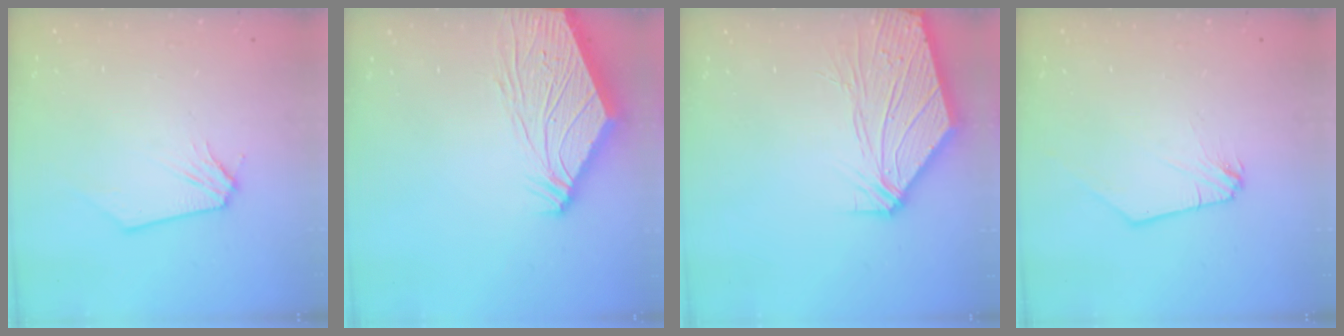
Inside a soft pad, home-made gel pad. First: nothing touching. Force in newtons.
{"total": 12.3, "press": 12.2, "slide": 1.7}
{"total": 12.0, "press": 11.9, "slide": 1.6}
{"total": 0.0}